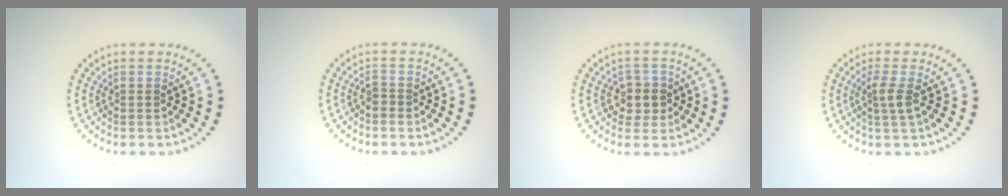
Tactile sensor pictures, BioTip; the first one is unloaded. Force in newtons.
{"total": 0.7, "press": 0.4, "slide": 0.5}
{"total": 2.1, "press": 1.9, "slide": 0.9}
{"total": 1.8, "press": 1.3, "slide": 1.2}